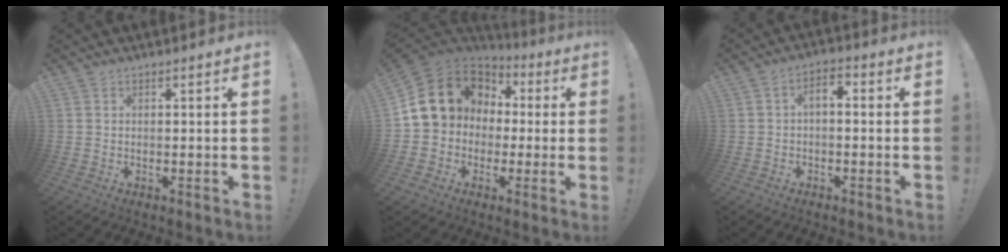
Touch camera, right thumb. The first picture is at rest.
{"total": 15.5, "force": [3.3, 13.4, 7.1], "torque": [-0.111, 0.000, 0.088]}
{"total": 3.6, "force": [-1.3, 1.8, 2.8], "torque": [-0.060, 0.006, -0.026]}